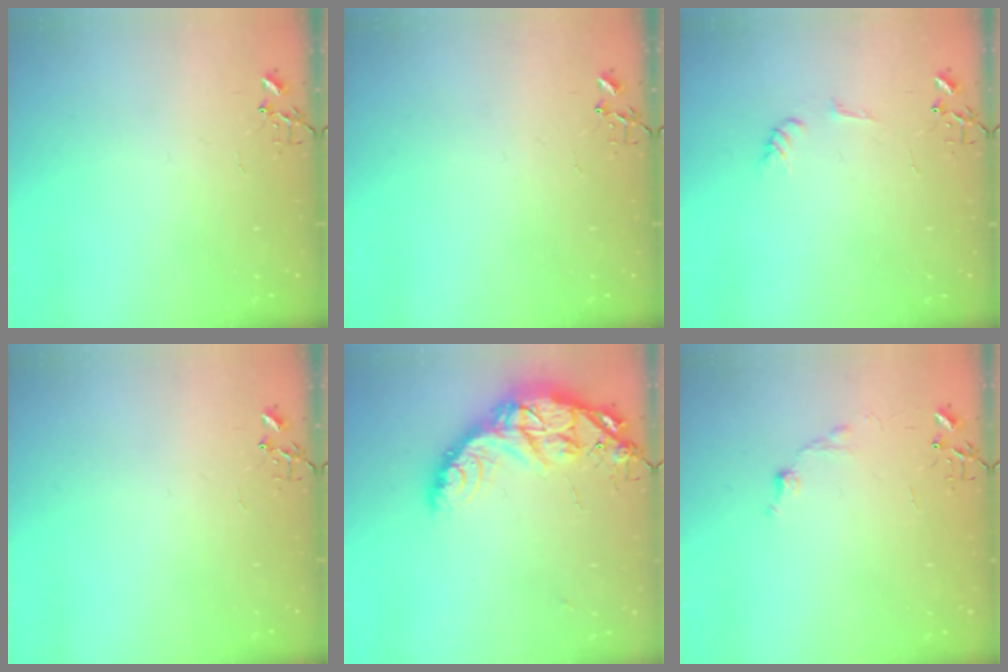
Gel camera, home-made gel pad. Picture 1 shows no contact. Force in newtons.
{"total": 0.0}
{"total": 5.9, "press": 5.9, "slide": 0.6}
{"total": 0.0}
{"total": 17.5, "press": 17.4, "slide": 1.4}
{"total": 6.7, "press": 6.7, "slide": 0.9}